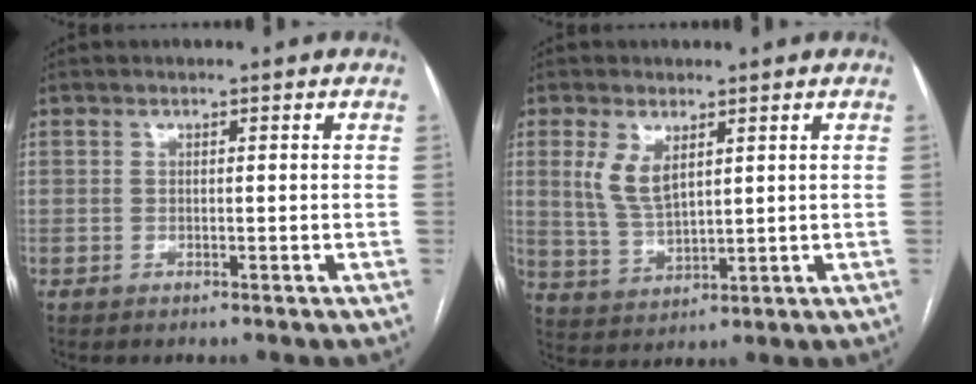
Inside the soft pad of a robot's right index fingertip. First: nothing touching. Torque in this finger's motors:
{"motor_torque": [1.26, 0.50, 0.71, 0.17]}